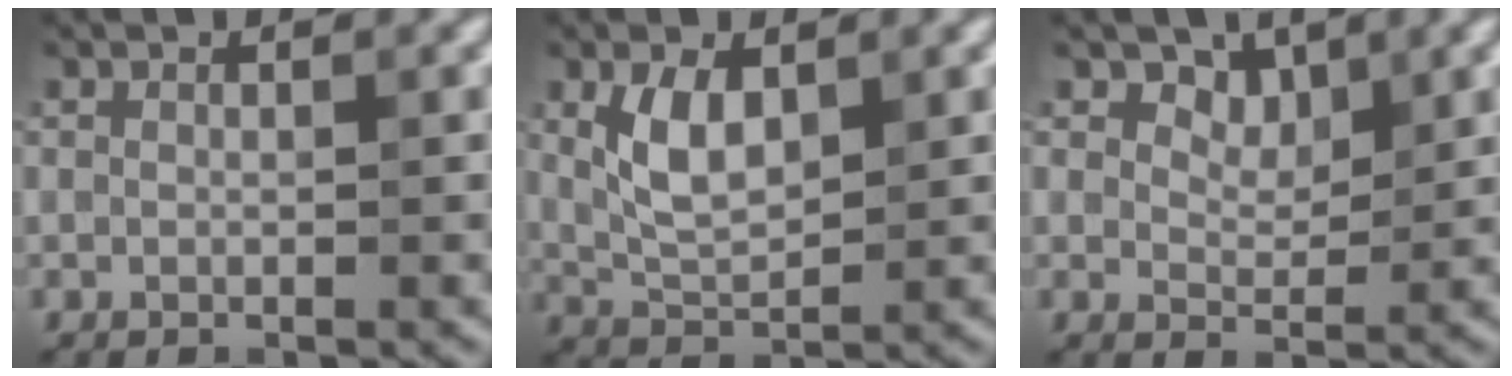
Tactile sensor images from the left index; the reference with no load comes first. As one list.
[{"total": 3.6, "force": [1.0, 1.8, 3.0], "torque": [-0.067, -0.003, 0.022]}, {"total": 3.0, "force": [1.7, 1.9, 1.6], "torque": [-0.034, -0.016, 0.026]}]